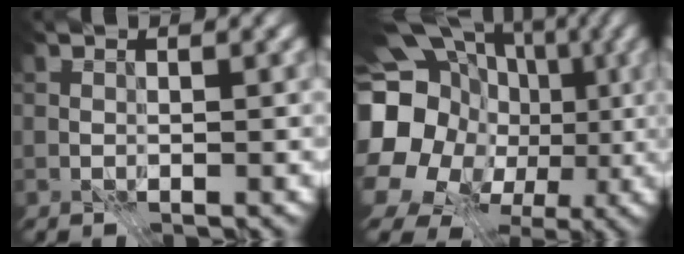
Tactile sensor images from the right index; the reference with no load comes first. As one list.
[{"total": 21.5, "force": [-1.5, 18.5, 10.8], "torque": [-0.214, 0.008, -0.056]}]